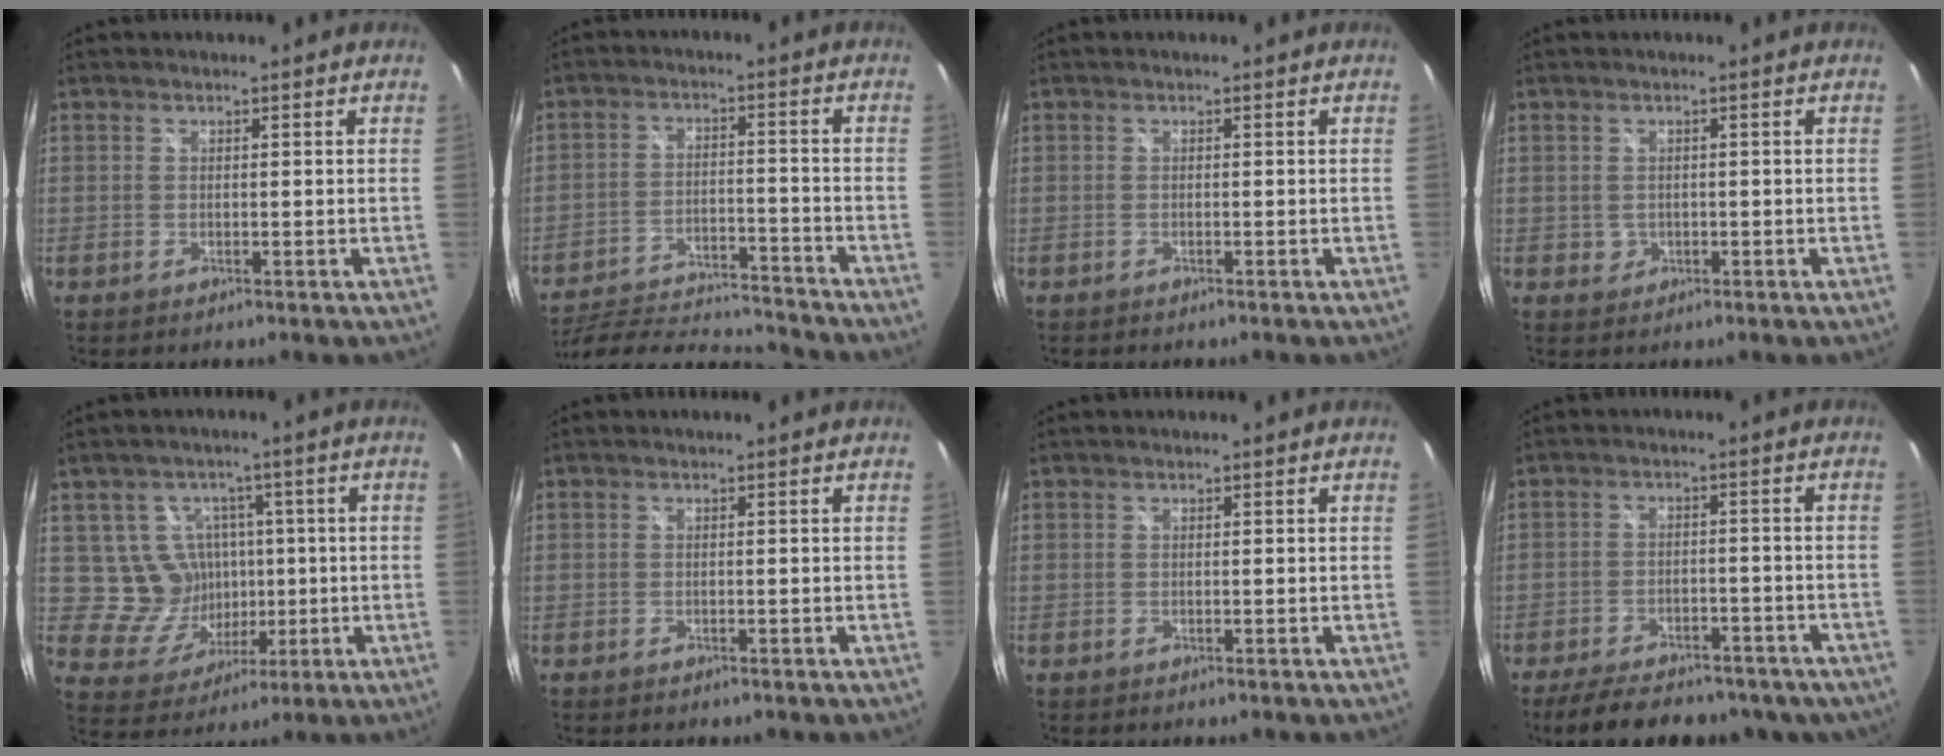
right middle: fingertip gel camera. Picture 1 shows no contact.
{"total": 18.7, "force": [-17.4, 2.7, 6.5], "torque": [-0.136, -0.017, -0.264]}
{"total": 0.6, "force": [-0.6, 0.0, 0.1], "torque": [-0.005, -0.003, -0.012]}
{"total": 1.3, "force": [-0.1, 1.3, 0.2], "torque": [-0.001, 0.000, 0.001]}
{"total": 9.0, "force": [0.6, 8.6, 2.4], "torque": [-0.062, 0.012, 0.024]}
{"total": 0.7, "force": [-0.6, 0.2, 0.2], "torque": [-0.006, -0.004, -0.010]}
{"total": 0.0}
{"total": 18.1, "force": [-14.1, 7.5, 8.6], "torque": [-0.172, -0.009, -0.180]}